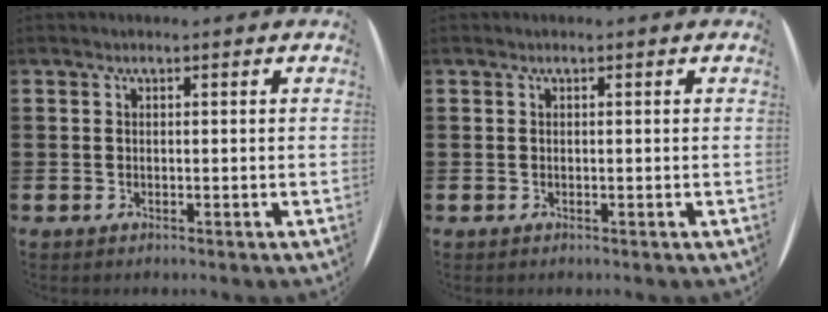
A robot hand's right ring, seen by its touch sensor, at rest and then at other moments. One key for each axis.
{"total": 0.0}